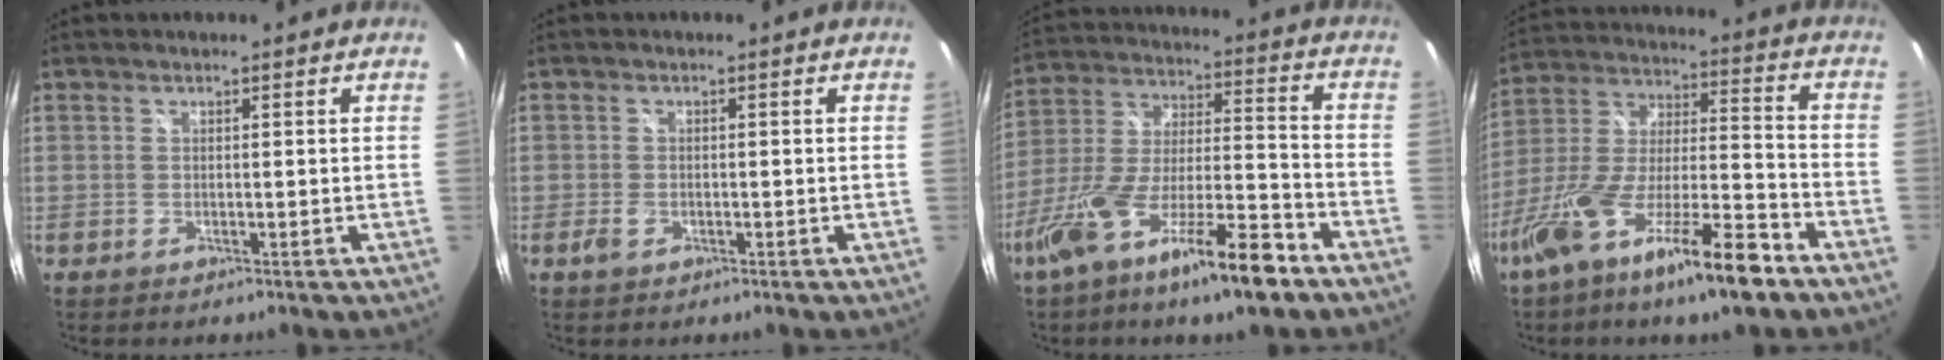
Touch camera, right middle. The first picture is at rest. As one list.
[{"total": 2.1, "force": [-0.9, 1.4, 1.2], "torque": [-0.025, -0.002, -0.016]}, {"total": 19.4, "force": [-12.3, 3.7, 14.5], "torque": [-0.266, -0.030, -0.218]}, {"total": 20.3, "force": [-12.7, 3.7, 15.4], "torque": [-0.281, -0.029, -0.228]}]